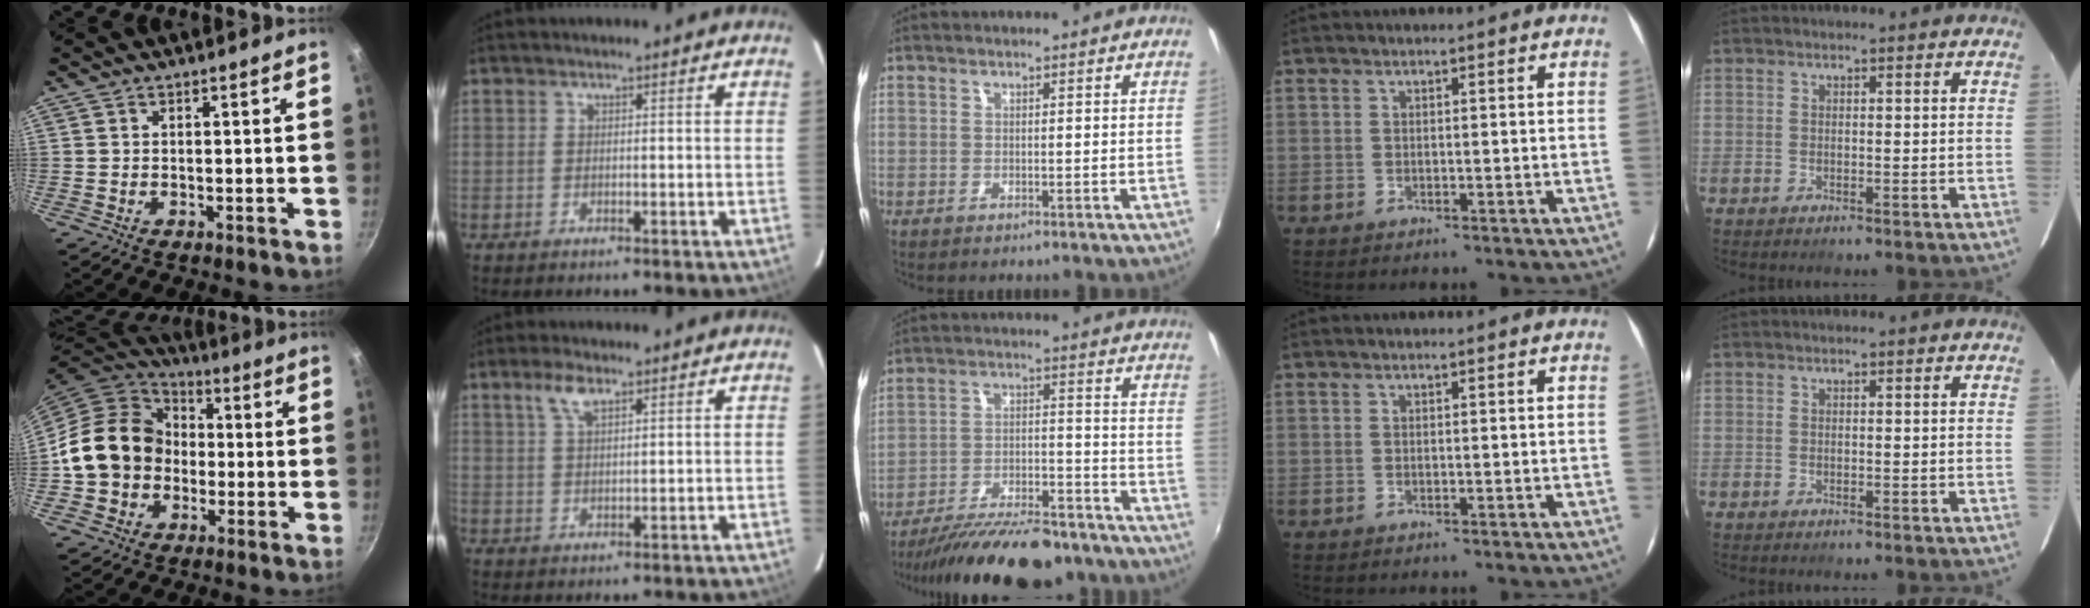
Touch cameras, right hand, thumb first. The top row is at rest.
{"thumb": {"total": 16.0, "force": [-0.9, 13.7, 8.3], "torque": [-0.115, 0.037, -0.023]}, "index": {"total": 3.8, "force": [2.3, 1.2, 2.7], "torque": [-0.052, 0.007, 0.045]}, "middle": {"total": 20.6, "force": [-17.5, 5.5, 9.5], "torque": [-0.173, -0.023, -0.252]}}